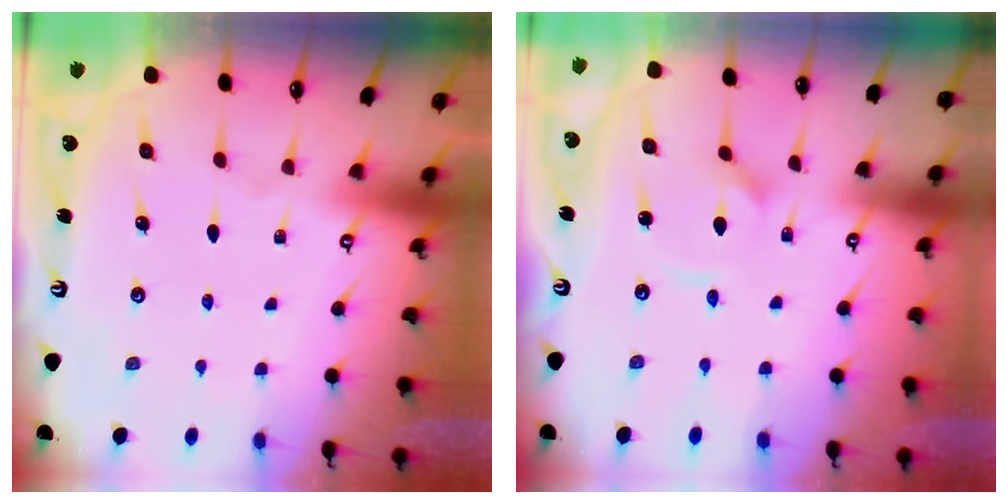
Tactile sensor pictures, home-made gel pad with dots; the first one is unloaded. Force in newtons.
{"total": 3.9, "press": 3.9, "slide": 0.4}